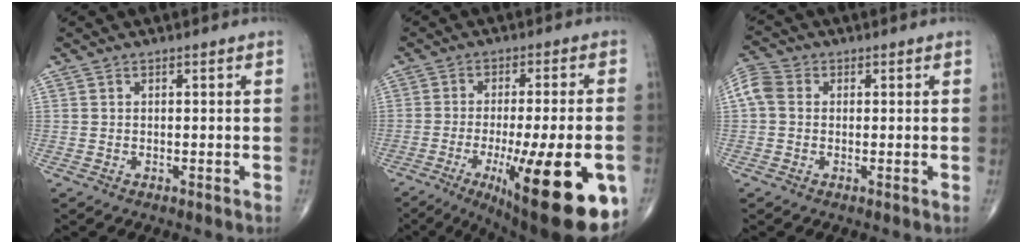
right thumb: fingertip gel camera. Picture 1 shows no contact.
{"total": 25.3, "force": [-9.2, 6.6, 22.6], "torque": [-0.273, -0.010, -0.117]}
{"total": 5.2, "force": [0.5, 4.2, 3.1], "torque": [-0.070, 0.018, 0.002]}